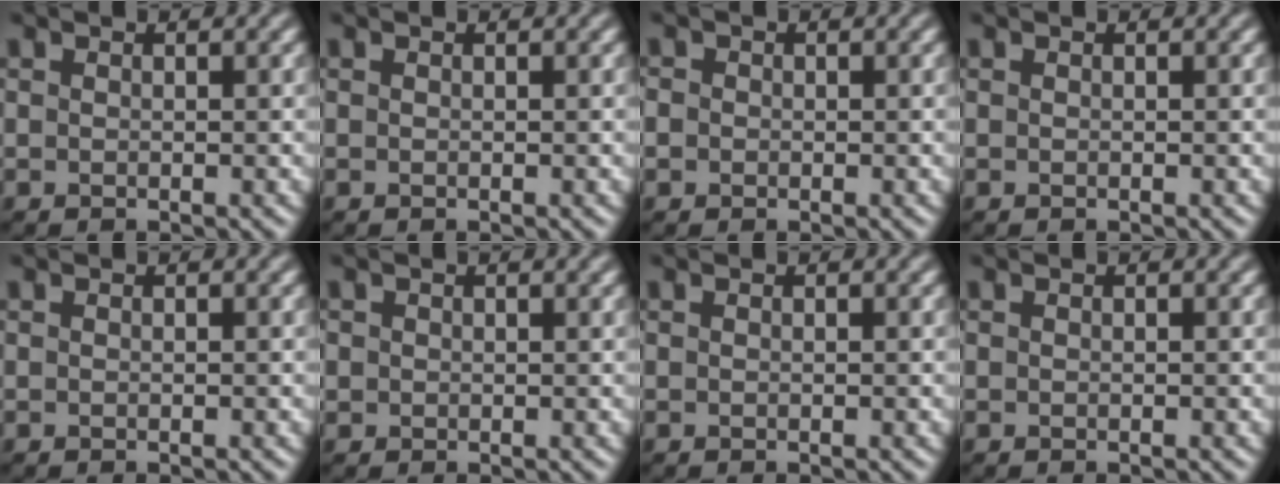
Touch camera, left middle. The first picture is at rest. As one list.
[{"total": 0.0}, {"total": 0.7, "force": [-0.1, 0.7, -0.1], "torque": [0.002, -0.002, 0.002]}, {"total": 0.0}, {"total": 0.0}, {"total": 0.8, "force": [0.6, 0.3, -0.4], "torque": [0.006, 0.003, 0.013]}, {"total": 0.0}, {"total": 0.0}]